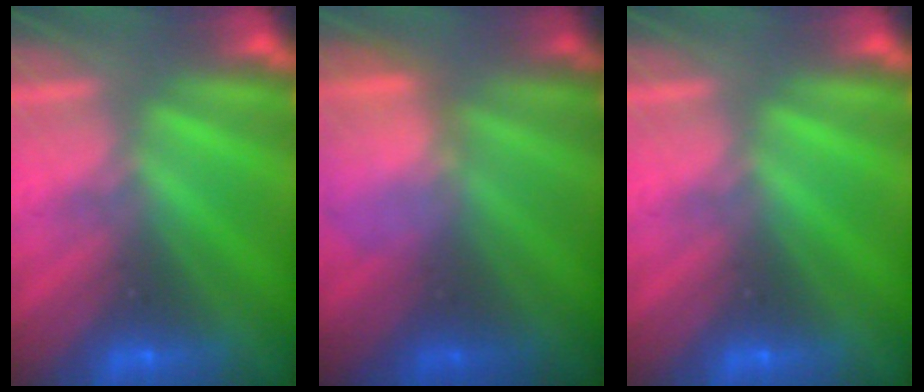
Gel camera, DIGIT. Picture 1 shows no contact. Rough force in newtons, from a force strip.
{"total": 3.5}
{"total": 0.0}